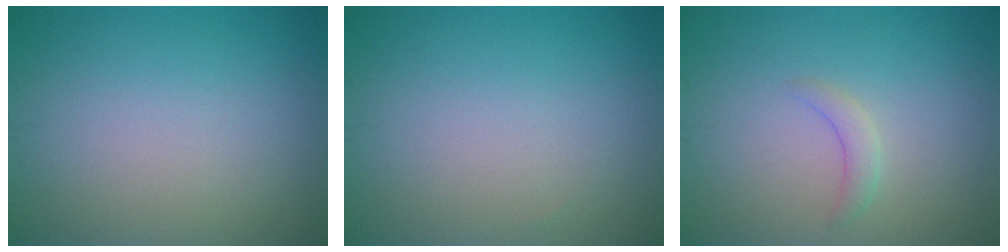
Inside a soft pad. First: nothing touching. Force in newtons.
{"total": 0.0}
{"total": 1.3, "press": 1.3, "slide": 0.2}